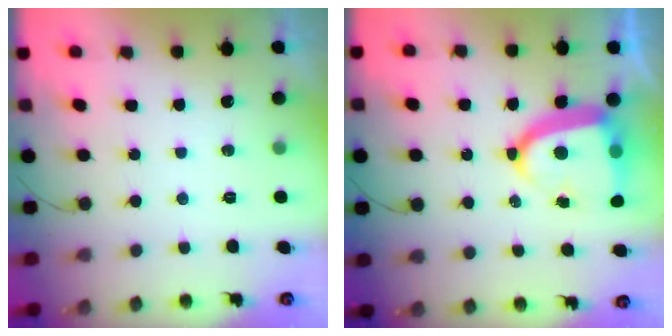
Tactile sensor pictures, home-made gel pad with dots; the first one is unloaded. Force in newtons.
{"total": 16.0, "press": 15.9, "slide": 1.9}